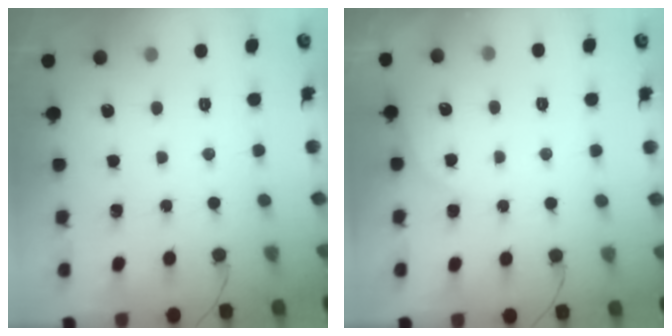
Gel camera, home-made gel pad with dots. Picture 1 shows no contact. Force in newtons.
{"total": 3.8, "press": 3.3, "slide": 2.0}